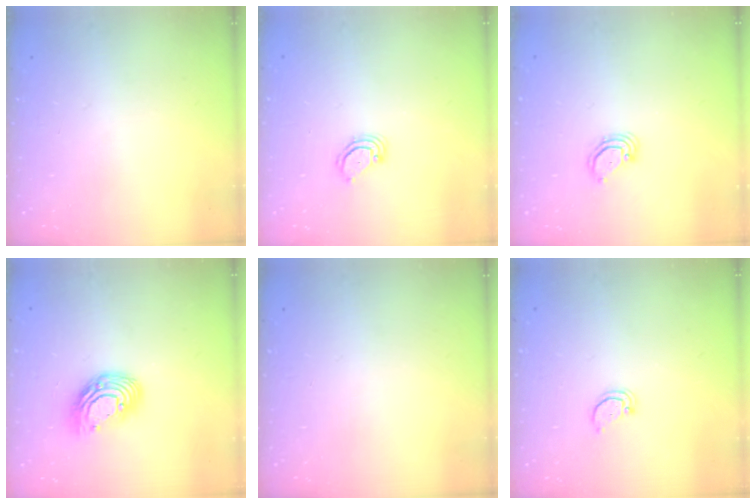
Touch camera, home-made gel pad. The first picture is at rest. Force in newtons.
{"total": 3.2, "press": 3.2, "slide": 0.3}
{"total": 3.1, "press": 3.1, "slide": 0.2}
{"total": 12.2, "press": 12.1, "slide": 1.1}
{"total": 0.0}
{"total": 2.0, "press": 2.0, "slide": 0.2}